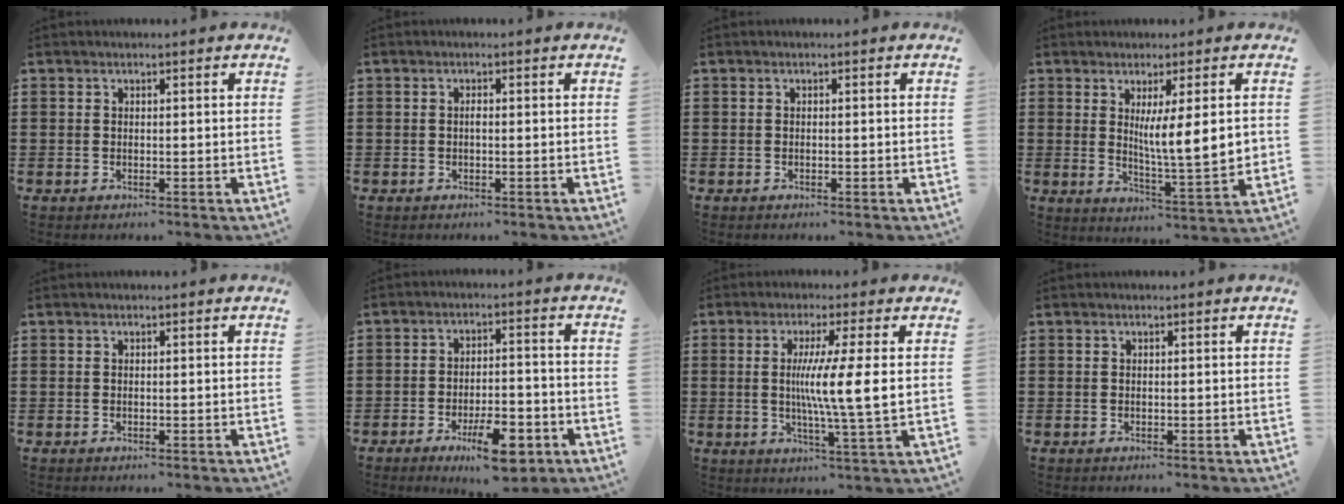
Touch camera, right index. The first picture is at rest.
{"total": 0.7, "force": [-0.1, 0.1, 0.7], "torque": [-0.015, -0.004, -0.001]}
{"total": 0.0}
{"total": 7.8, "force": [1.7, 0.6, 7.6], "torque": [-0.128, -0.012, 0.024]}
{"total": 0.0}
{"total": 8.7, "force": [-4.9, 3.1, 6.5], "torque": [-0.103, 0.015, -0.080]}
{"total": 8.4, "force": [0.8, -0.6, 8.3], "torque": [-0.155, -0.008, 0.007]}
{"total": 0.0}